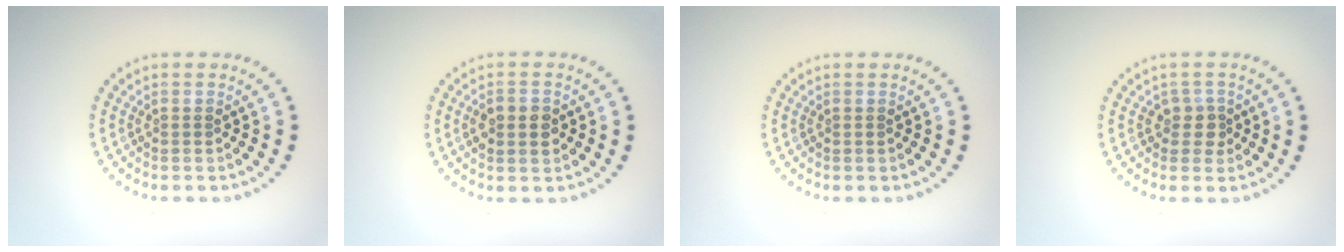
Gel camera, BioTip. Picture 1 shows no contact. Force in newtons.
{"total": 2.9, "press": 2.9, "slide": 0.1}
{"total": 0.0}
{"total": 1.8, "press": 1.5, "slide": 1.1}